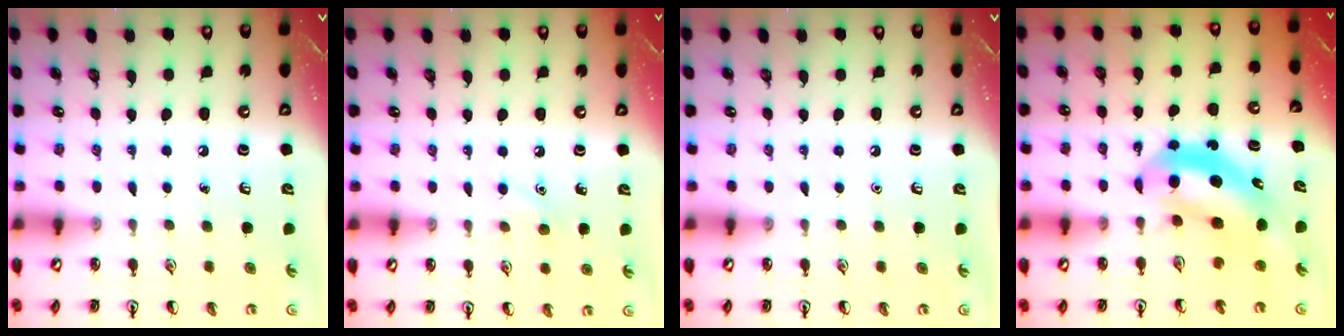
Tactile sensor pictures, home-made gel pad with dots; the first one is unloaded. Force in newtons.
{"total": 5.6, "press": 5.3, "slide": 1.7}
{"total": 0.0}
{"total": 6.3, "press": 6.1, "slide": 1.4}